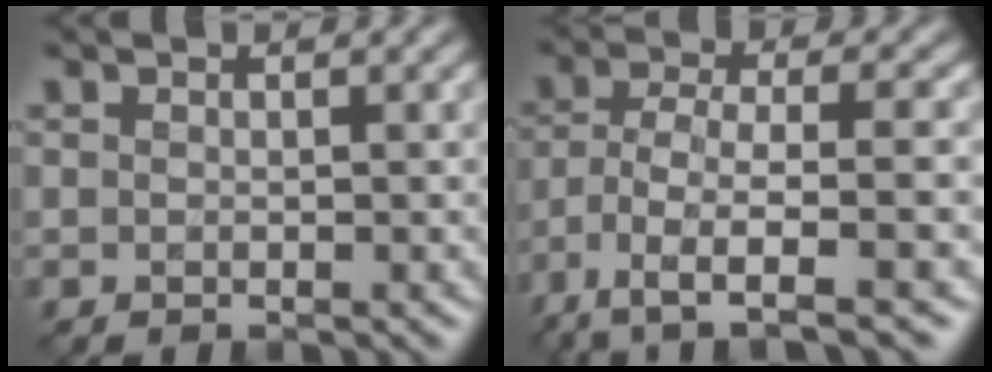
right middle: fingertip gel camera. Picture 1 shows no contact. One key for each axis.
{"total": 8.0, "fx": -4.8, "fy": 2.3, "fz": 6.0, "tx": -0.105, "ty": -0.001, "tz": -0.088}